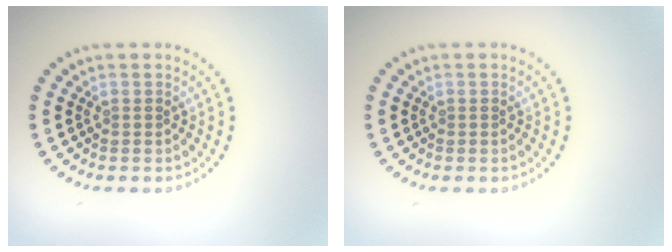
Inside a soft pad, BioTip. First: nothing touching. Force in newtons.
{"total": 0.0}